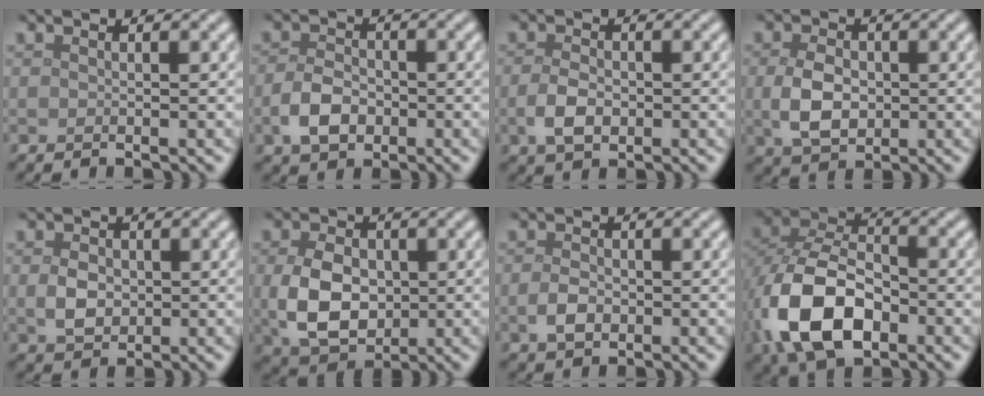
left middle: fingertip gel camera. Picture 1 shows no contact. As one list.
[{"total": 3.4, "force": [-1.1, 2.4, 2.2], "torque": [-0.044, 0.000, -0.026]}, {"total": 2.7, "force": [-0.6, 1.8, 1.9], "torque": [-0.040, -0.003, -0.013]}, {"total": 4.0, "force": [-0.2, 2.9, 2.8], "torque": [-0.061, -0.004, -0.003]}, {"total": 2.6, "force": [0.0, 2.0, 1.6], "torque": [-0.034, -0.002, -0.002]}, {"total": 6.5, "force": [-0.2, 4.7, 4.4], "torque": [-0.097, -0.008, 0.000]}, {"total": 1.9, "force": [-0.5, 1.3, 1.3], "torque": [-0.028, -0.002, -0.012]}, {"total": 10.2, "force": [-3.3, 6.3, 7.3], "torque": [-0.166, -0.010, -0.067]}]